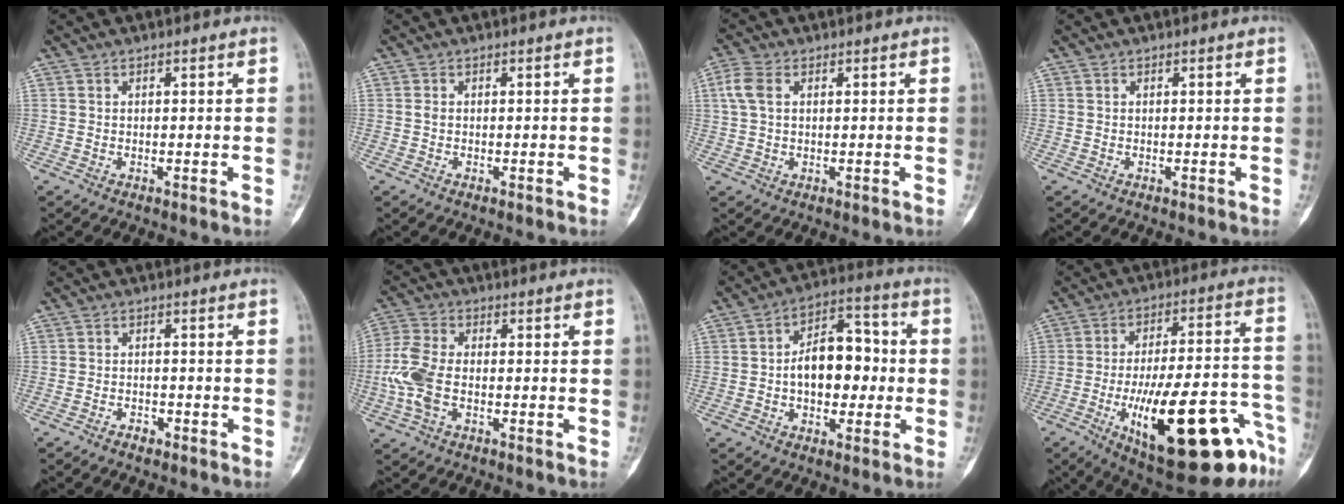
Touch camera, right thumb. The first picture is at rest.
{"total": 0.6, "force": [-0.2, 0.4, 0.4], "torque": [-0.006, 0.001, -0.008]}
{"total": 4.9, "force": [1.4, 3.0, 3.7], "torque": [-0.095, 0.012, 0.027]}
{"total": 0.0}
{"total": 1.6, "force": [-1.4, 0.8, 0.5], "torque": [-0.009, 0.008, -0.024]}
{"total": 8.3, "force": [-1.7, 4.7, 6.7], "torque": [-0.167, 0.014, -0.038]}
{"total": 12.8, "force": [-0.6, 8.0, 9.9], "torque": [-0.117, 0.036, -0.014]}
{"total": 27.5, "force": [-12.0, 8.6, 23.2], "torque": [-0.300, 0.055, -0.165]}